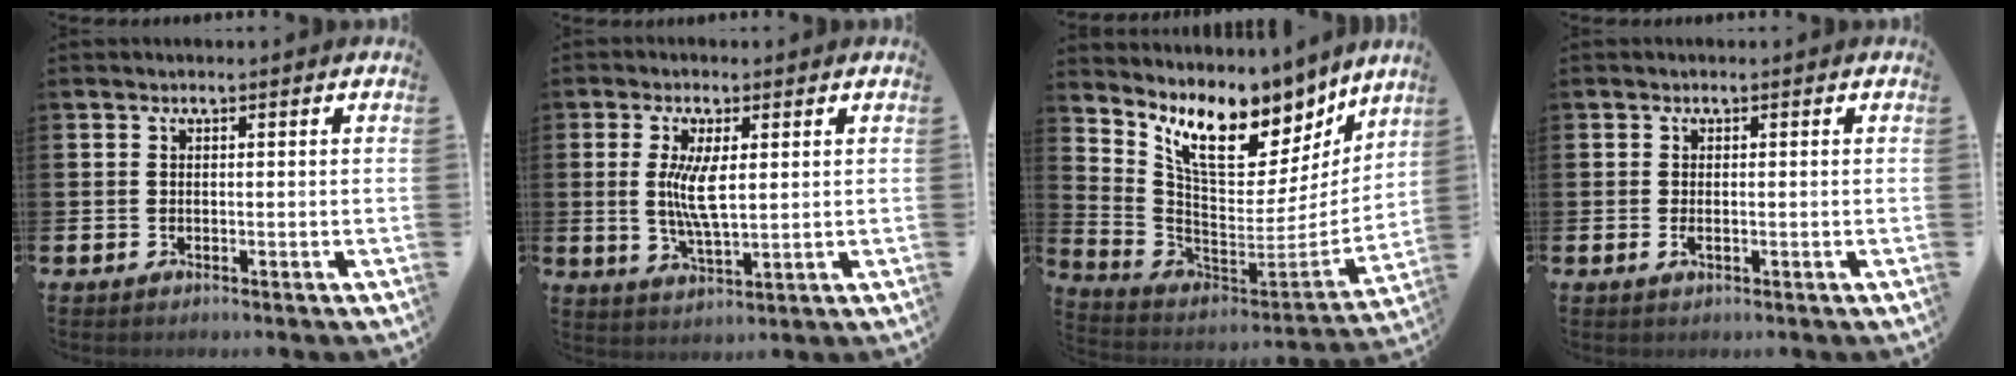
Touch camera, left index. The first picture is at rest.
{"total": 5.9, "force": [1.4, 1.9, 5.4], "torque": [-0.095, 0.000, 0.020]}
{"total": 10.7, "force": [8.3, 4.6, 4.9], "torque": [-0.132, -0.062, 0.148]}
{"total": 0.9, "force": [-0.1, 0.3, 0.9], "torque": [-0.013, -0.001, -0.003]}